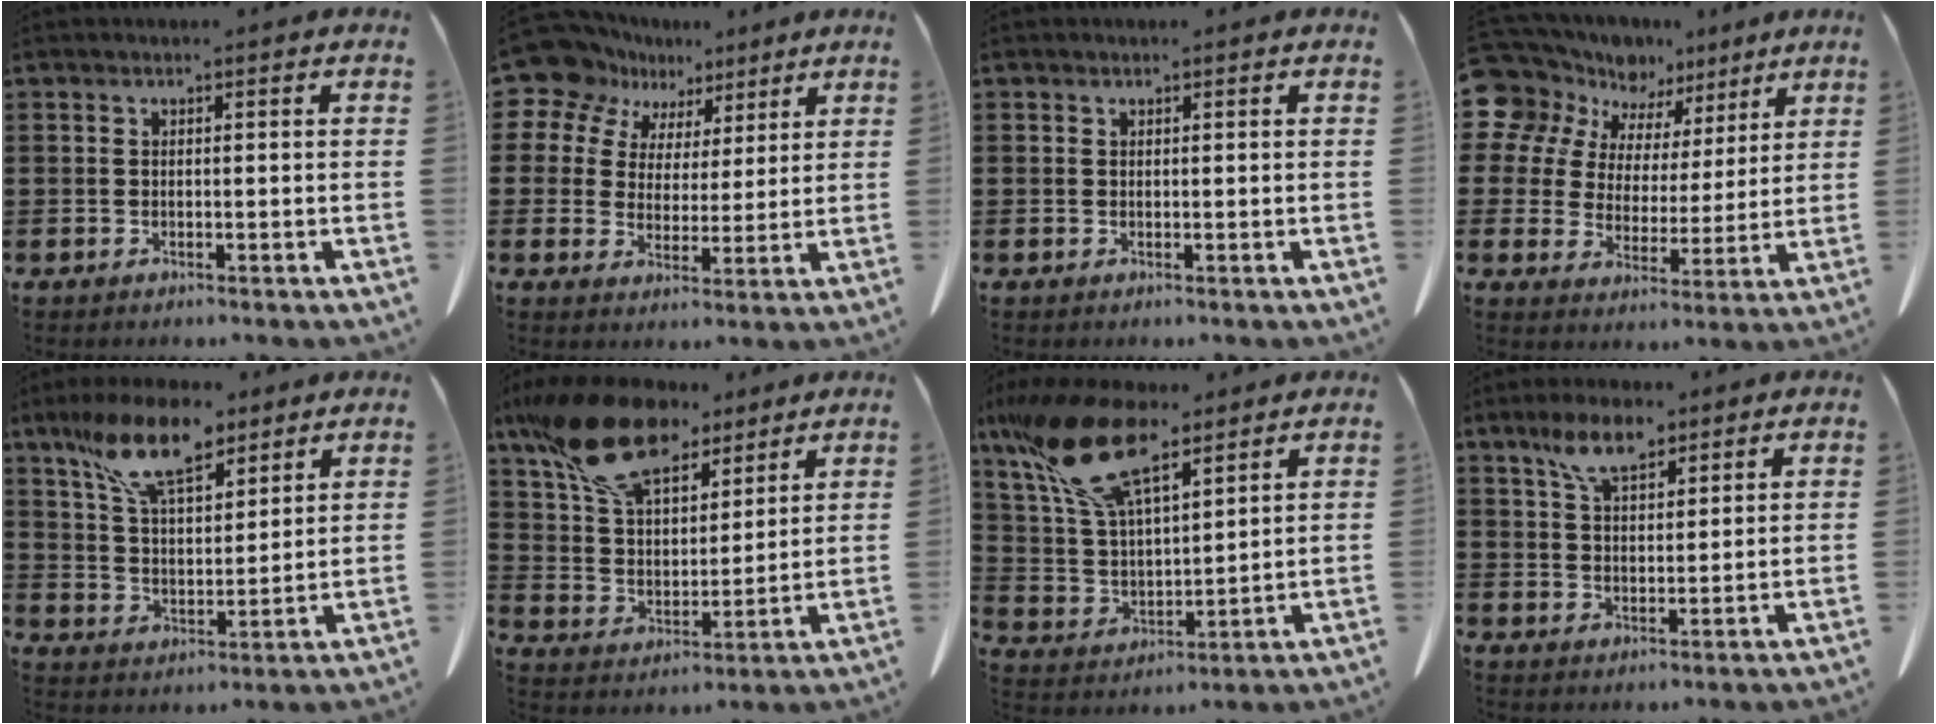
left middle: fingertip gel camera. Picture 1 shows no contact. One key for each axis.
{"total": 10.1, "fx": 7.3, "fy": 6.7, "fz": 2.1, "tx": -0.104, "ty": -0.027, "tz": 0.139}
{"total": 0.6, "fx": 0.4, "fy": 0.4, "fz": 0.1, "tx": -0.003, "ty": 0.000, "tz": 0.010}
{"total": 8.7, "fx": 6.5, "fy": 5.7, "fz": 0.6, "tx": -0.073, "ty": -0.036, "tz": 0.124}
{"total": 11.7, "fx": 8.2, "fy": 4.2, "fz": 7.1, "tx": -0.151, "ty": -0.014, "tz": 0.153}
{"total": 16.1, "fx": 11.6, "fy": 6.7, "fz": 8.8, "tx": -0.203, "ty": -0.035, "tz": 0.215}
{"total": 17.2, "fx": 10.9, "fy": 6.9, "fz": 11.5, "tx": -0.264, "ty": -0.029, "tz": 0.192}
{"total": 7.0, "fx": 4.9, "fy": 2.9, "fz": 4.1, "tx": -0.094, "ty": 0.001, "tz": 0.090}